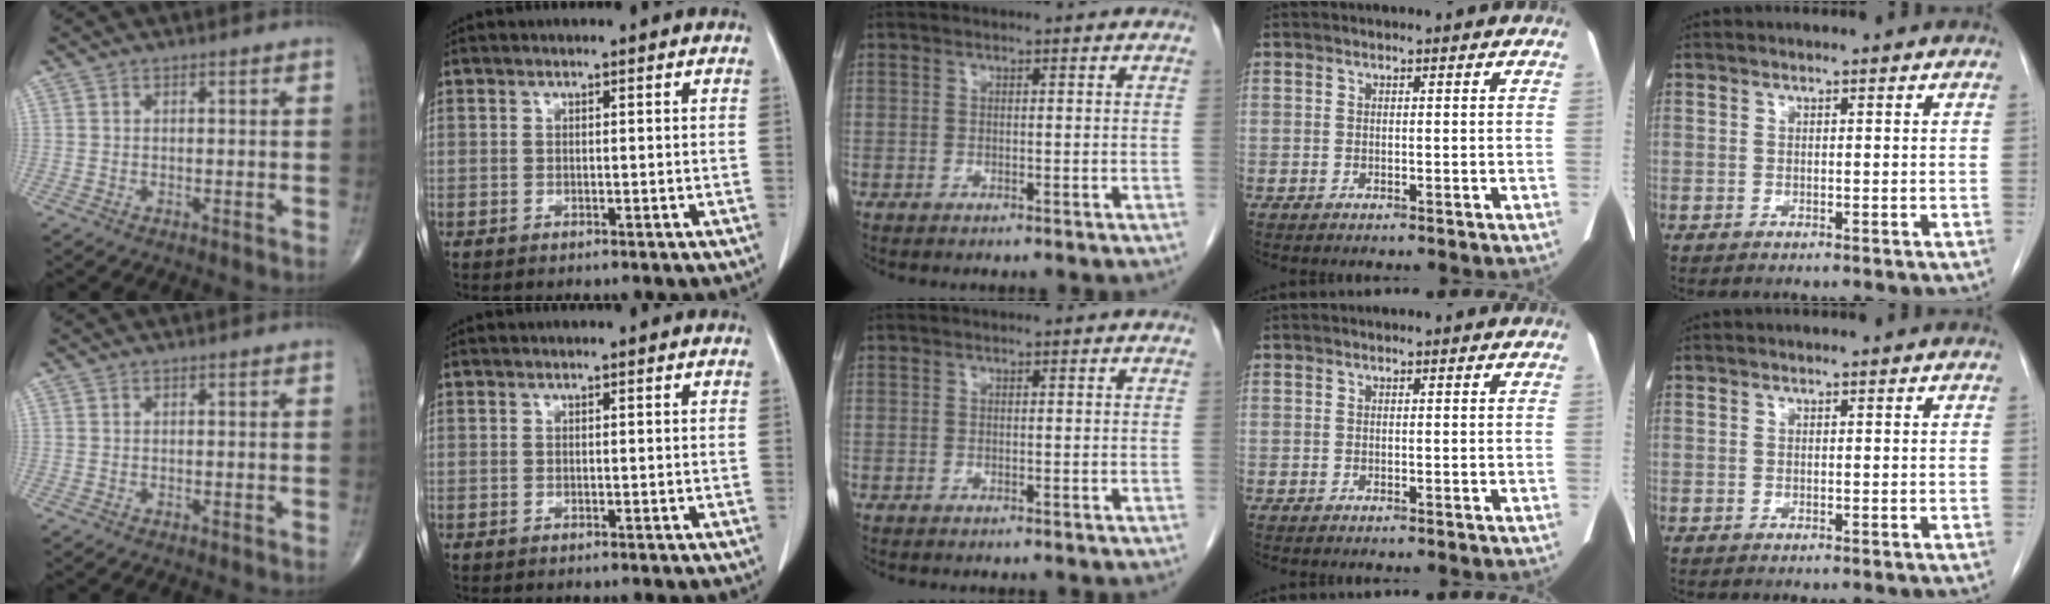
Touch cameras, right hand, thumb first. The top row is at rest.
{}